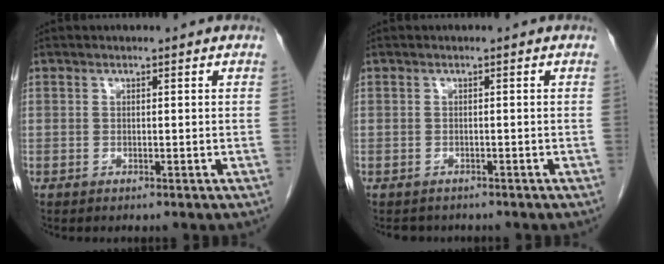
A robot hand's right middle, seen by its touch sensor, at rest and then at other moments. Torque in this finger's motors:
{"motor_torque": [0.07, -0.07, -0.02, 0.00]}